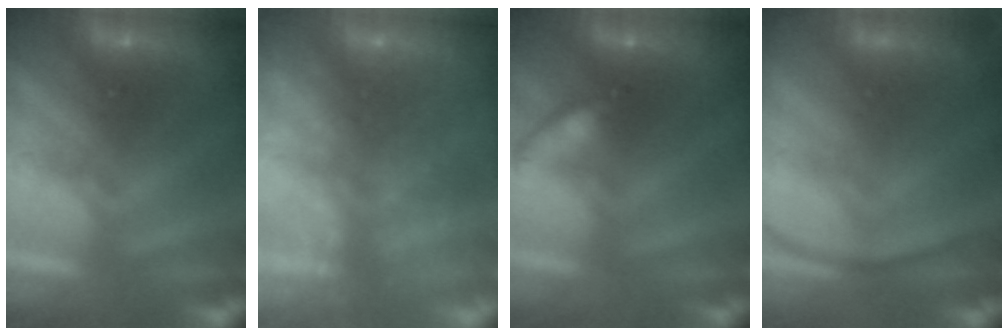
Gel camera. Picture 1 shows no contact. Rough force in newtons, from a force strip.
{"total": 7.2}
{"total": 2.1}
{"total": 2.8}